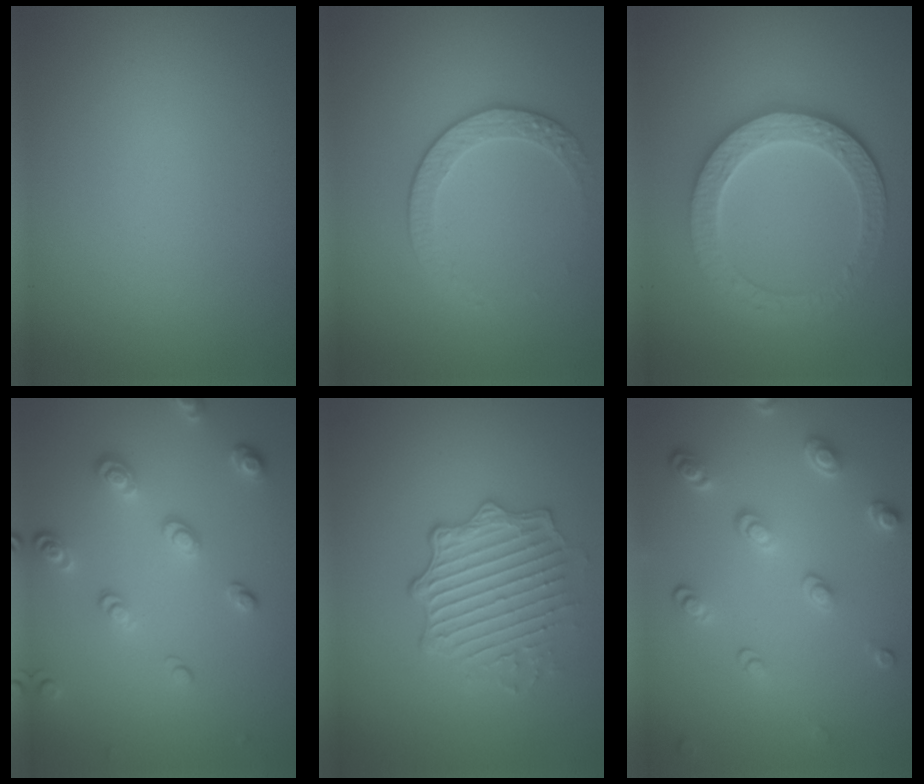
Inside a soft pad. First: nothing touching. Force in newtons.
{"total": 2.2, "press": 1.7, "slide": 1.4}
{"total": 5.2, "press": 4.4, "slide": 2.8}
{"total": 3.3, "press": 2.6, "slide": 1.9}
{"total": 4.2, "press": 3.8, "slide": 1.8}
{"total": 3.7, "press": 2.9, "slide": 2.4}